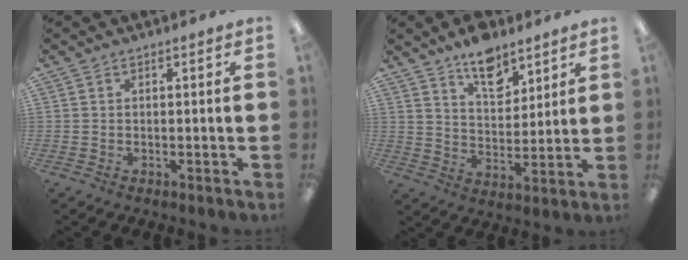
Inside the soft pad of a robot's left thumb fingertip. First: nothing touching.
{"total": 10.7, "force": [8.1, 5.3, 4.7], "torque": [-0.060, -0.047, 0.142]}